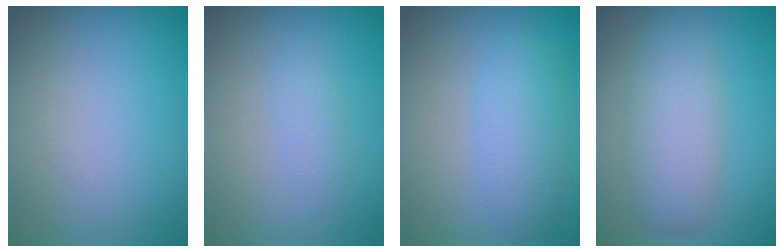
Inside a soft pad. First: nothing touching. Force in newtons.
{"total": 1.3, "press": 1.3, "slide": 0.1}
{"total": 3.4, "press": 3.4, "slide": 0.1}
{"total": 4.5, "press": 4.5, "slide": 0.4}